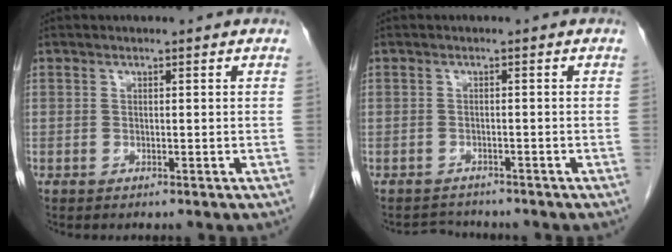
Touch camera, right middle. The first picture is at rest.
{"total": 2.6, "force": [-2.5, 0.6, -0.3], "torque": [0.004, -0.008, -0.041]}